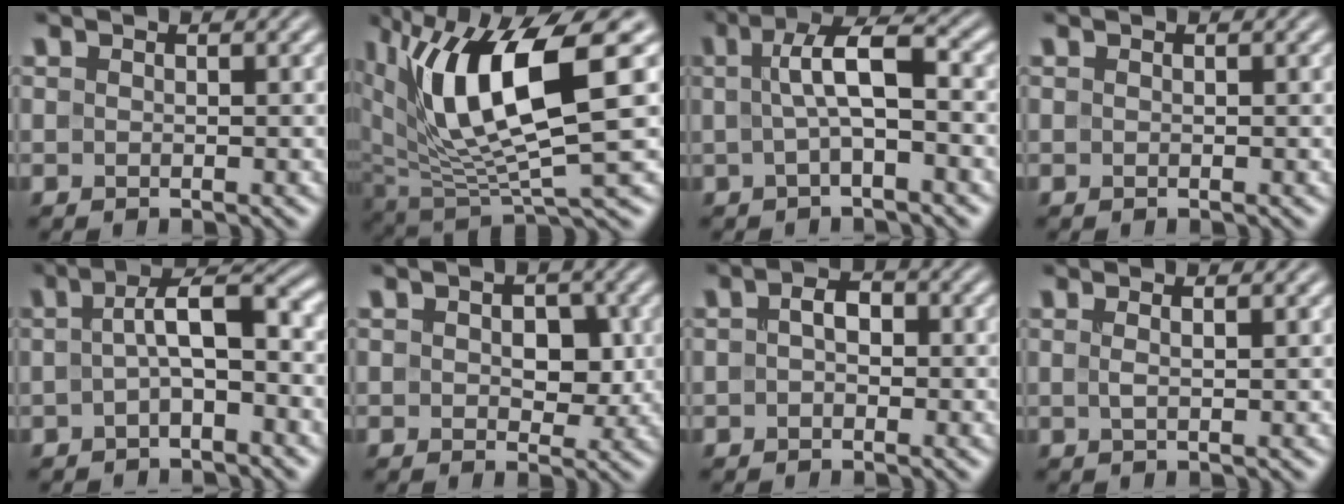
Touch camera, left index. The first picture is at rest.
{"total": 11.2, "force": [3.4, 3.8, 10.0], "torque": [-0.186, -0.009, 0.066]}
{"total": 4.6, "force": [0.3, 1.2, 4.5], "torque": [-0.079, 0.016, 0.001]}
{"total": 0.0}
{"total": 4.4, "force": [-0.2, 1.5, 4.1], "torque": [-0.069, 0.012, -0.007]}
{"total": 3.5, "force": [0.3, 2.2, 2.7], "torque": [-0.038, -0.005, 0.006]}
{"total": 2.2, "force": [0.1, 1.4, 1.6], "torque": [-0.025, 0.005, -0.003]}
{"total": 1.7, "force": [0.6, 0.5, 1.5], "torque": [-0.023, 0.000, 0.005]}